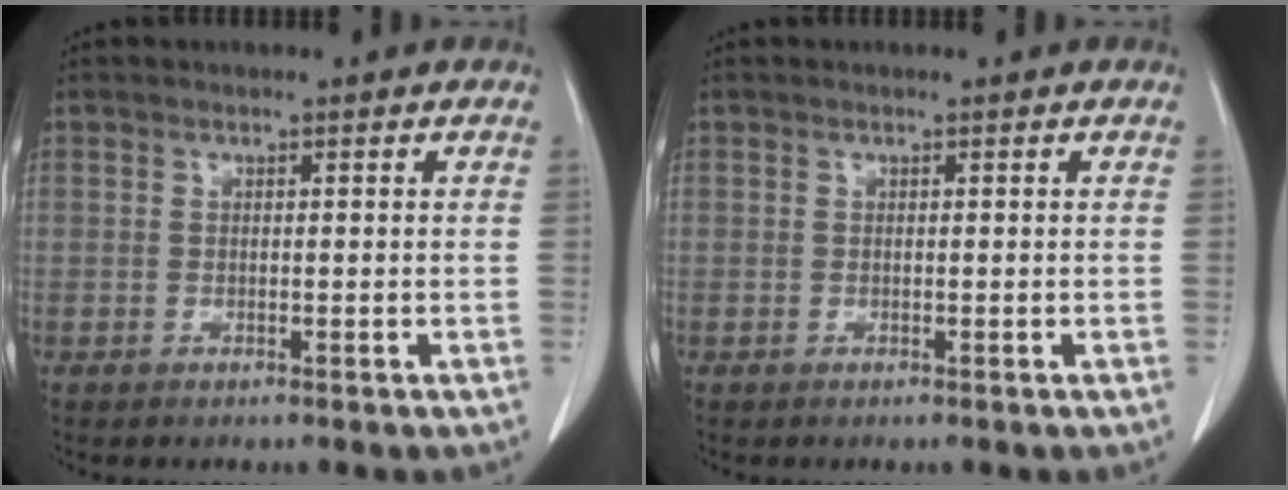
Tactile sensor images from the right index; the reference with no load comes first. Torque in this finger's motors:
{"motor_torque": [0.00, 0.00, 0.01, 0.00]}